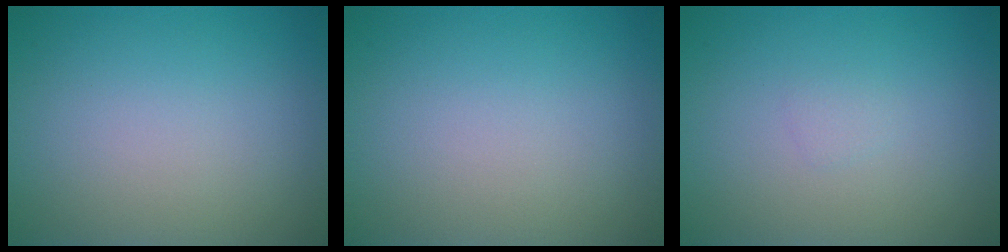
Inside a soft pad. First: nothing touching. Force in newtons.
{"total": 0.0}
{"total": 0.6, "press": 0.6, "slide": 0.0}